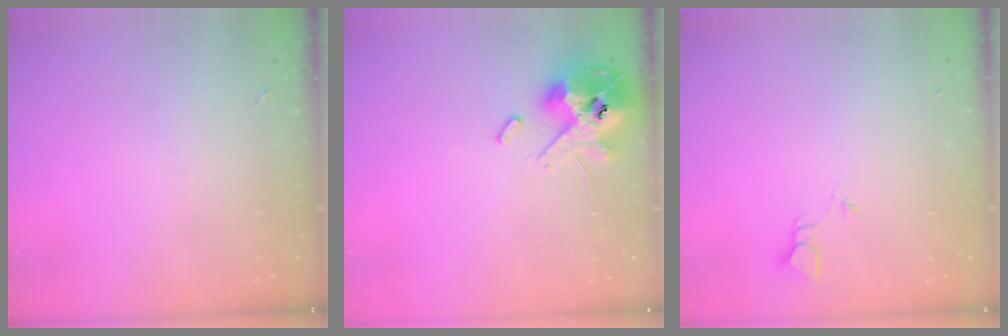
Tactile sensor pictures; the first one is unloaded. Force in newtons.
{"total": 13.9, "press": 13.7, "slide": 2.3}
{"total": 2.0, "press": 2.0, "slide": 0.1}